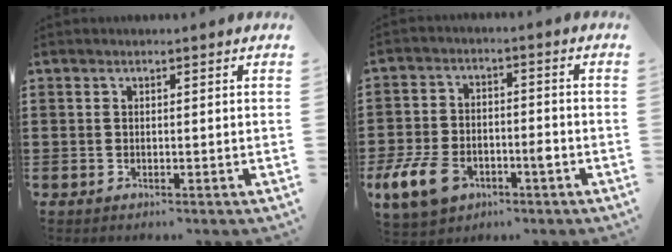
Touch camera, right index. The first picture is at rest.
{"total": 8.5, "force": [-4.3, 4.7, 5.6], "torque": [-0.140, 0.001, -0.083]}